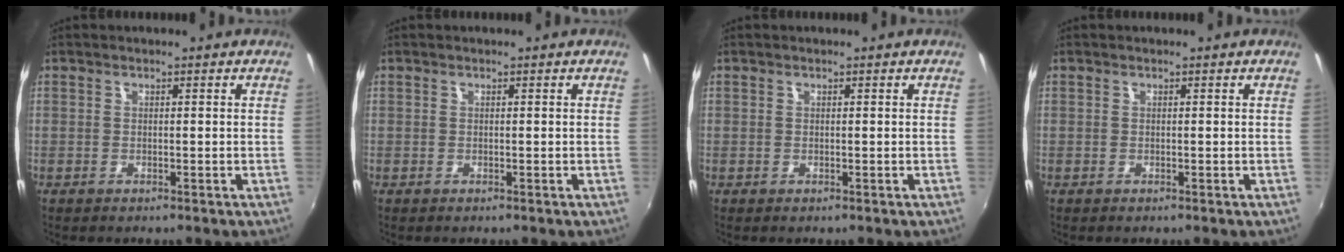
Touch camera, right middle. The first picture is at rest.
{"total": 0.0}
{"total": 0.0}
{"total": 0.0}